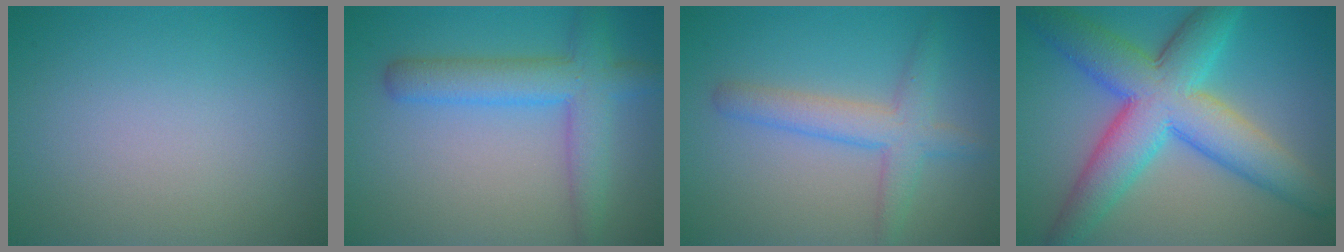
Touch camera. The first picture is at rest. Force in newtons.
{"total": 5.0, "press": 5.0, "slide": 0.1}
{"total": 3.7, "press": 3.7, "slide": 0.1}
{"total": 9.9, "press": 9.9, "slide": 0.2}